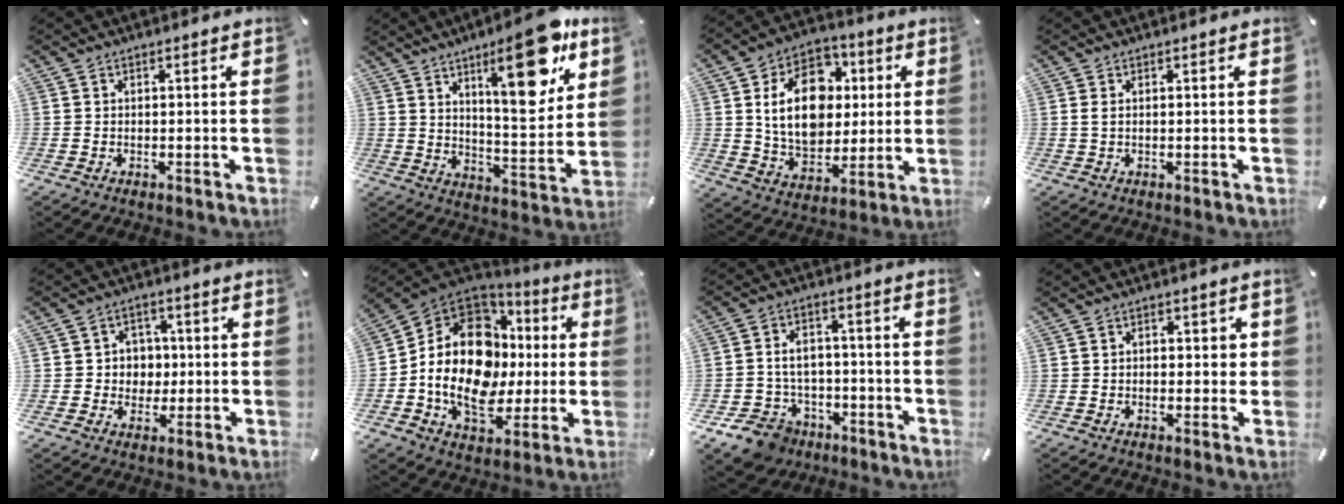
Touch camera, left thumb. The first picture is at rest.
{"total": 20.2, "force": [11.1, 7.2, 15.3], "torque": [-0.204, -0.064, 0.168]}
{"total": 17.7, "force": [3.4, 13.7, 10.7], "torque": [-0.186, 0.001, 0.064]}
{"total": 1.2, "force": [0.2, 0.4, 1.1], "torque": [-0.023, 0.002, 0.003]}
{"total": 6.0, "force": [0.0, 5.9, 1.0], "torque": [-0.014, 0.005, -0.001]}
{"total": 20.5, "force": [0.2, 15.4, 13.6], "torque": [-0.270, -0.006, 0.005]}
{"total": 10.5, "force": [-4.4, 8.7, 3.9], "torque": [-0.081, 0.034, -0.070]}
{"total": 2.6, "force": [0.0, 2.0, 1.7], "torque": [-0.010, 0.000, -0.010]}